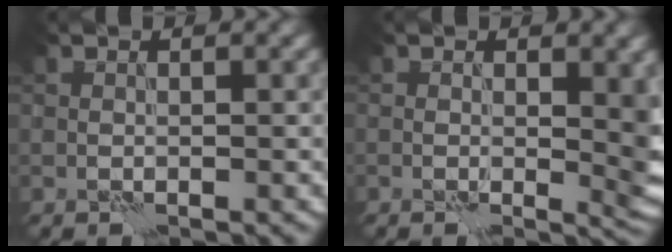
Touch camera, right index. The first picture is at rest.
{"total": 4.5, "force": [0.0, 2.0, 4.0], "torque": [-0.045, -0.006, 0.001]}